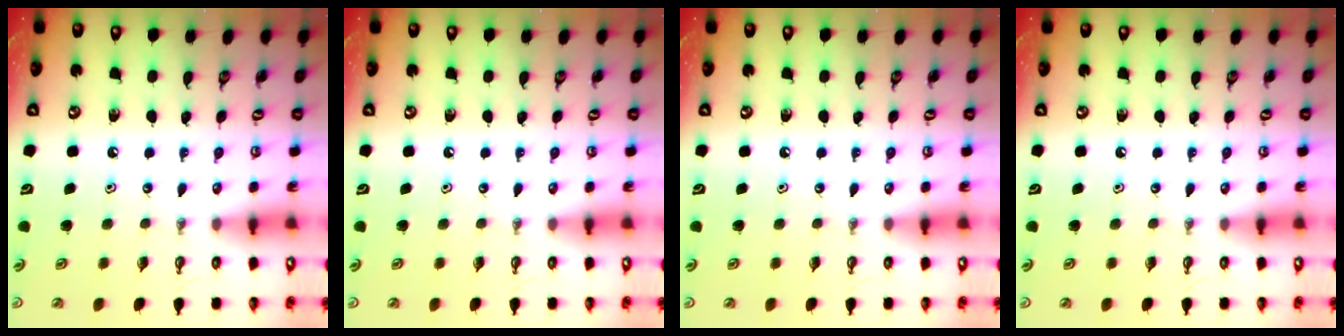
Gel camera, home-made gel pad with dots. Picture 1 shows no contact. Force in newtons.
{"total": 0.0}
{"total": 0.0}
{"total": 0.0}